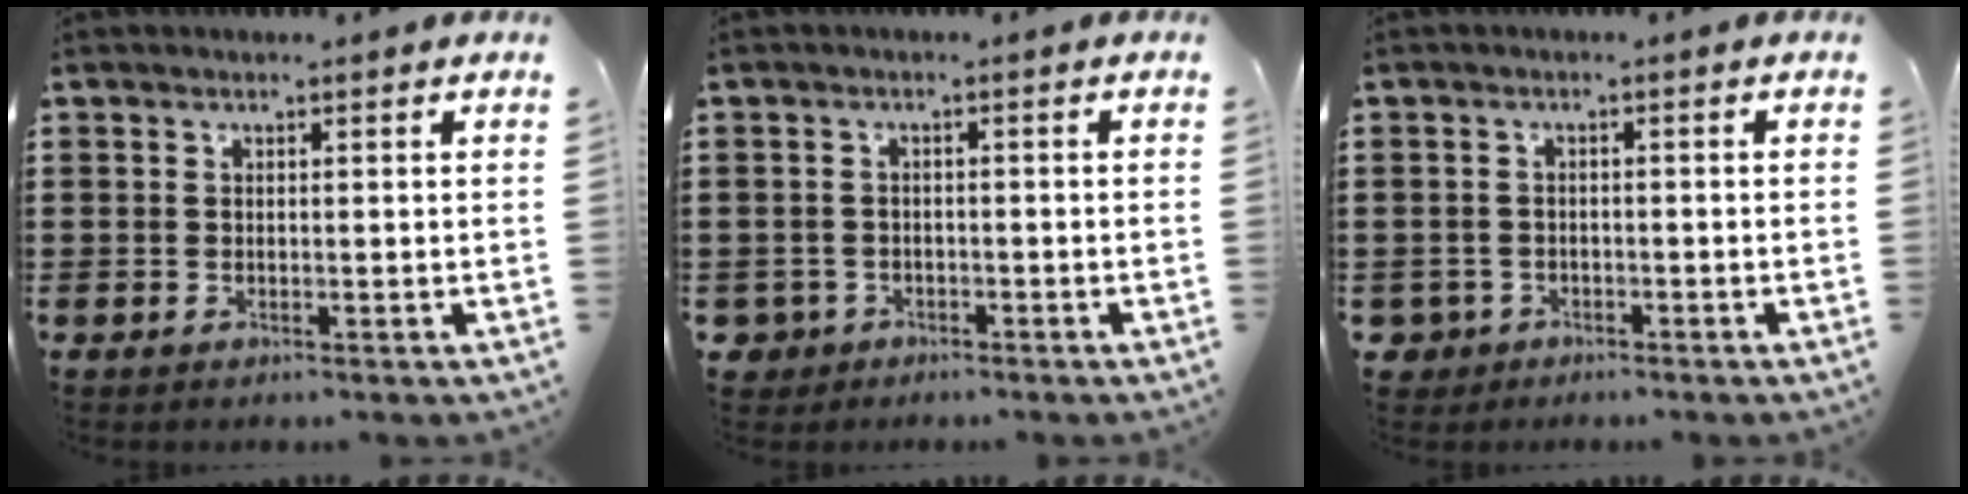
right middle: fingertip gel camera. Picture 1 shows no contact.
{"total": 2.1, "force": [-1.7, 1.2, 0.1], "torque": [-0.017, -0.007, -0.040]}
{"total": 2.0, "force": [-1.6, 1.2, 0.1], "torque": [-0.017, -0.005, -0.038]}